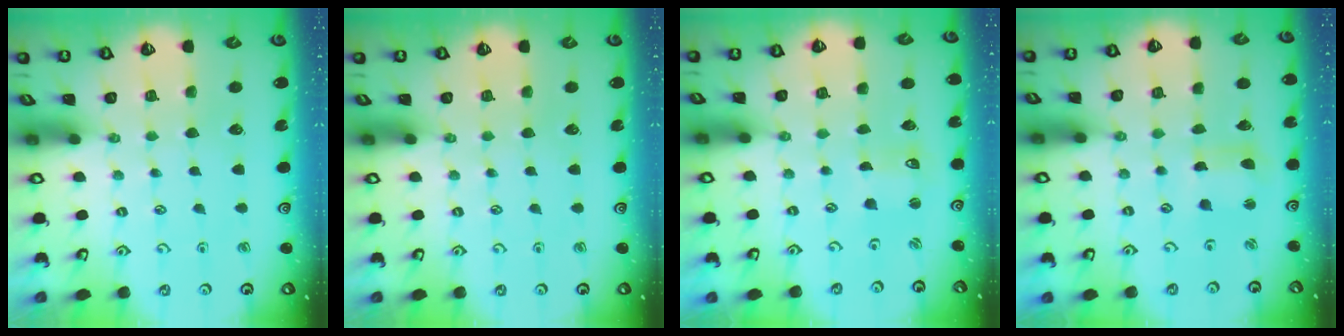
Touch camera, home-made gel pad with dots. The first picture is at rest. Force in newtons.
{"total": 0.0}
{"total": 1.0, "press": 1.0, "slide": 0.2}
{"total": 3.8, "press": 3.7, "slide": 0.5}